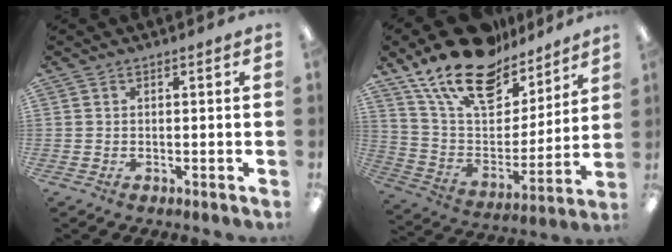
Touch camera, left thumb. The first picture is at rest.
{"total": 21.7, "force": [16.5, 9.8, 10.2], "torque": [-0.200, -0.099, 0.294]}